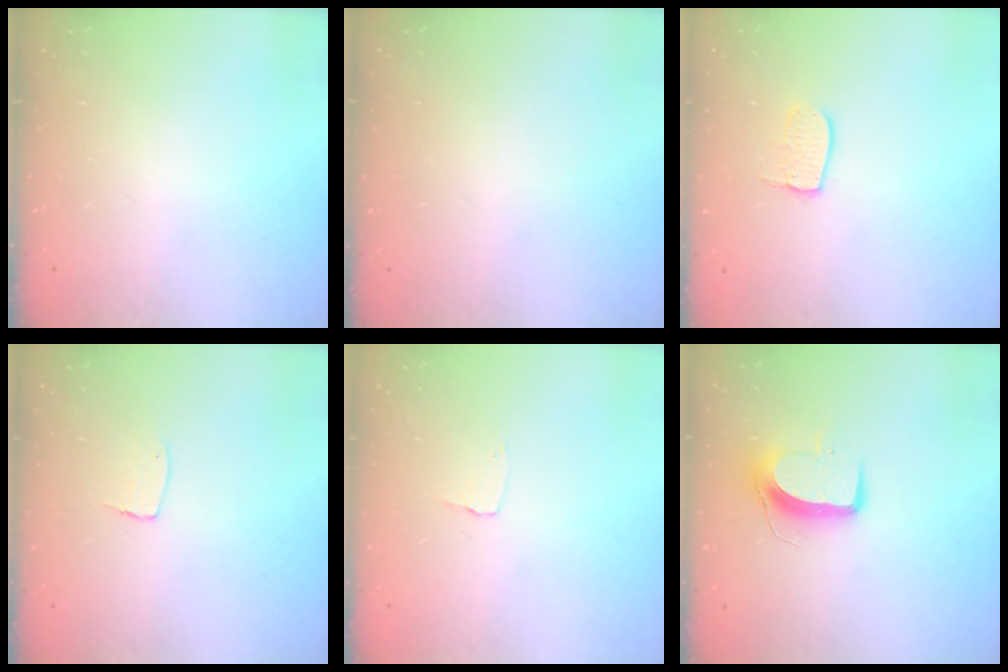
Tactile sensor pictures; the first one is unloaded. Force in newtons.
{"total": 0.0}
{"total": 7.2, "press": 7.2, "slide": 0.3}
{"total": 4.6, "press": 4.6, "slide": 0.3}
{"total": 2.6, "press": 2.6, "slide": 0.2}
{"total": 9.7, "press": 9.7, "slide": 0.3}